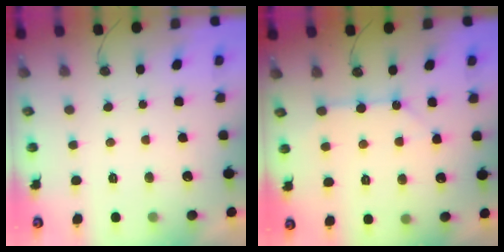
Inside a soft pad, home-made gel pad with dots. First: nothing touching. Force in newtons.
{"total": 4.1, "press": 4.1, "slide": 0.4}